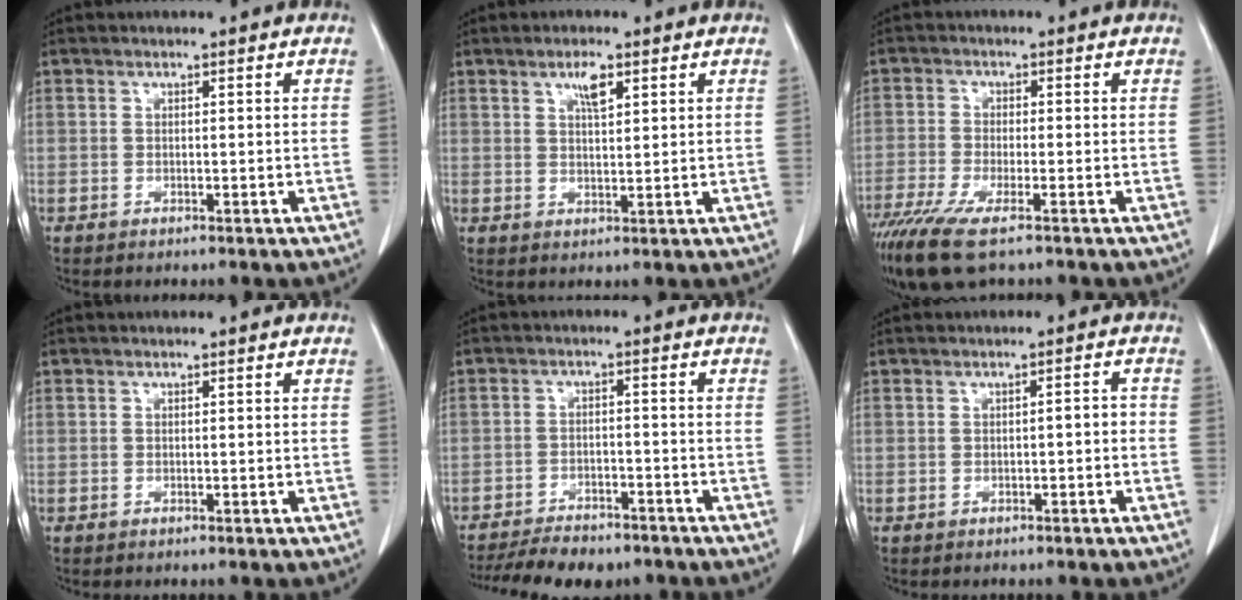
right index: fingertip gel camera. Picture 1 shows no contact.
{"total": 3.3, "force": [1.8, 0.8, 2.6], "torque": [-0.049, 0.000, 0.033]}
{"total": 9.0, "force": [-6.0, 1.6, 6.4], "torque": [-0.119, -0.023, -0.107]}
{"total": 0.0}
{"total": 12.1, "force": [-10.2, 4.1, 5.1], "torque": [-0.080, -0.003, -0.145]}
{"total": 1.4, "force": [-0.4, 0.4, 1.3], "torque": [-0.017, 0.004, -0.006]}